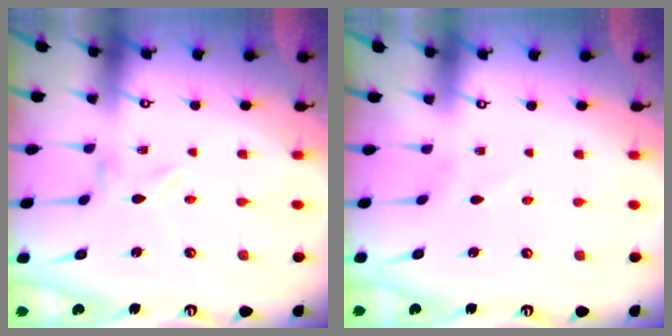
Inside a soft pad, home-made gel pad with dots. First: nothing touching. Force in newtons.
{"total": 0.0}